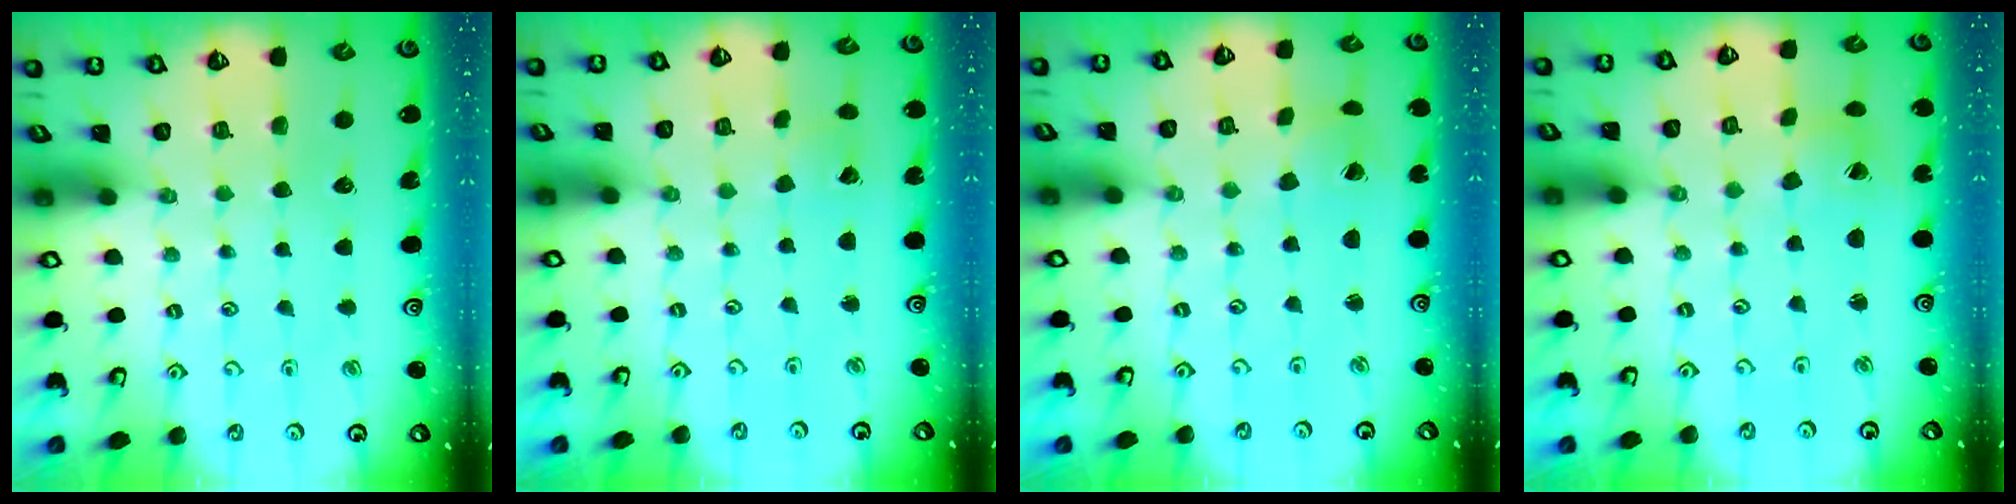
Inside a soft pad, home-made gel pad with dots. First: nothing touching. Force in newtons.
{"total": 2.8, "press": 2.8, "slide": 0.3}
{"total": 1.6, "press": 1.6, "slide": 0.2}
{"total": 1.7, "press": 1.6, "slide": 0.2}